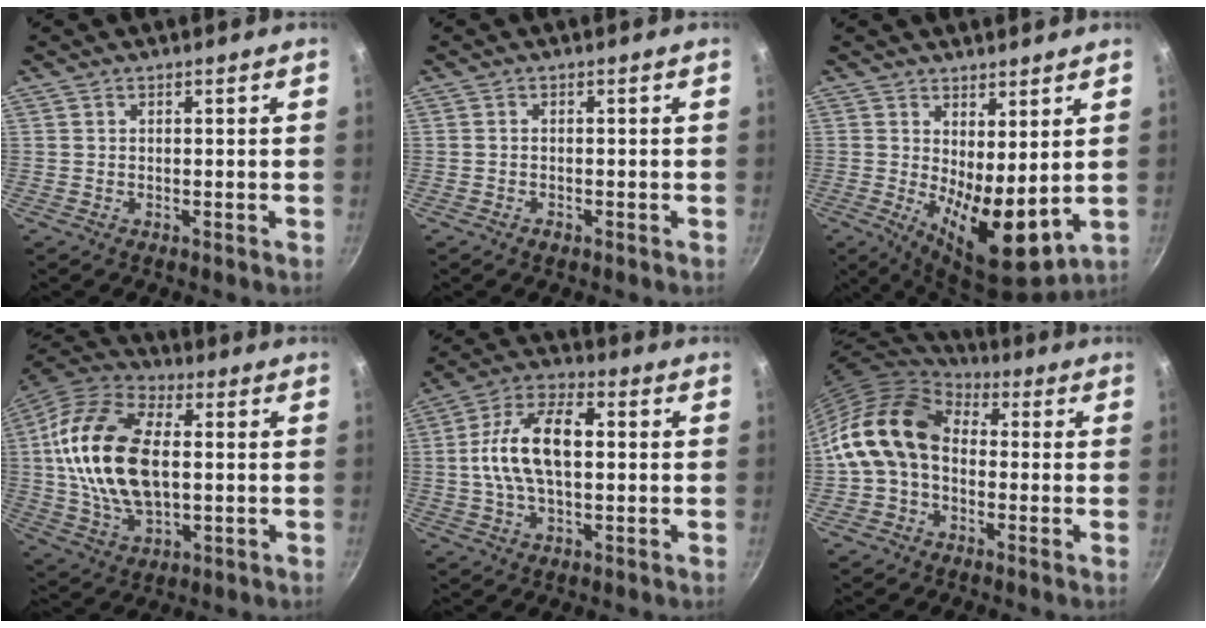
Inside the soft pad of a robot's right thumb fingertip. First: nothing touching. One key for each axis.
{"total": 1.2, "fx": -0.7, "fy": 0.8, "fz": 0.6, "tx": -0.012, "ty": 0.004, "tz": -0.013}
{"total": 11.5, "fx": 1.0, "fy": 4.6, "fz": 10.5, "tx": -0.141, "ty": -0.032, "tz": 0.025}
{"total": 20.7, "fx": 1.3, "fy": 11.8, "fz": 17.0, "tx": -0.319, "ty": 0.015, "tz": 0.015}
{"total": 14.0, "fx": 0.8, "fy": 7.4, "fz": 11.9, "tx": -0.207, "ty": 0.031, "tz": 0.001}
{"total": 13.9, "fx": 0.0, "fy": 10.2, "fz": 9.5, "tx": -0.150, "ty": 0.030, "tz": -0.017}